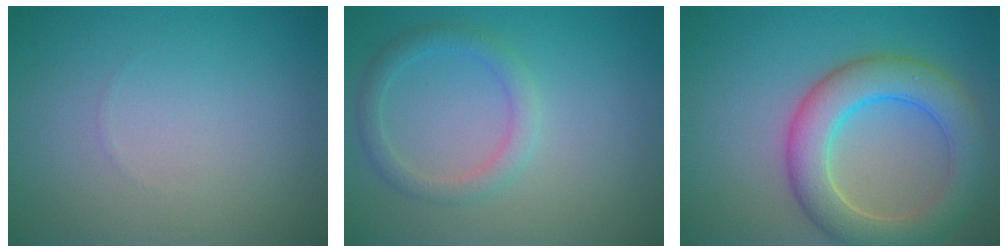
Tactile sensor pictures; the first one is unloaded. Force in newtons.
{"total": 2.3, "press": 2.3, "slide": 0.0}
{"total": 6.8, "press": 6.8, "slide": 0.4}